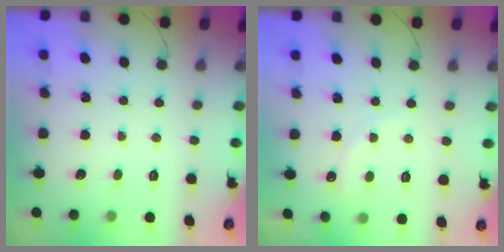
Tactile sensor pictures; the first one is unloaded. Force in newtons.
{"total": 5.5, "press": 5.4, "slide": 1.1}